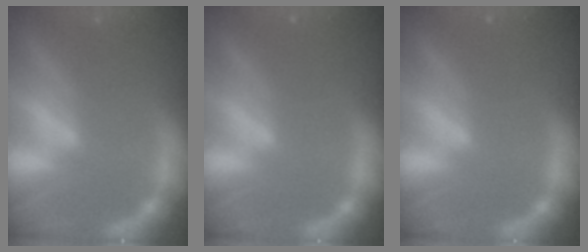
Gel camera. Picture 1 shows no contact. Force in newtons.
{"total": 0.0}
{"total": 0.0}